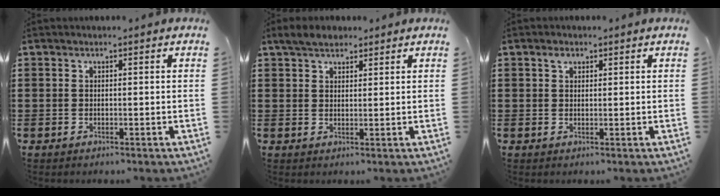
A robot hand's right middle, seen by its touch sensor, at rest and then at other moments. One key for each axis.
{"total": 2.8, "fx": 2.6, "fy": 0.8, "fz": 0.7, "tx": -0.021, "ty": 0.005, "tz": 0.050}
{"total": 1.4, "fx": 0.9, "fy": 0.8, "fz": 0.7, "tx": -0.008, "ty": 0.000, "tz": 0.015}